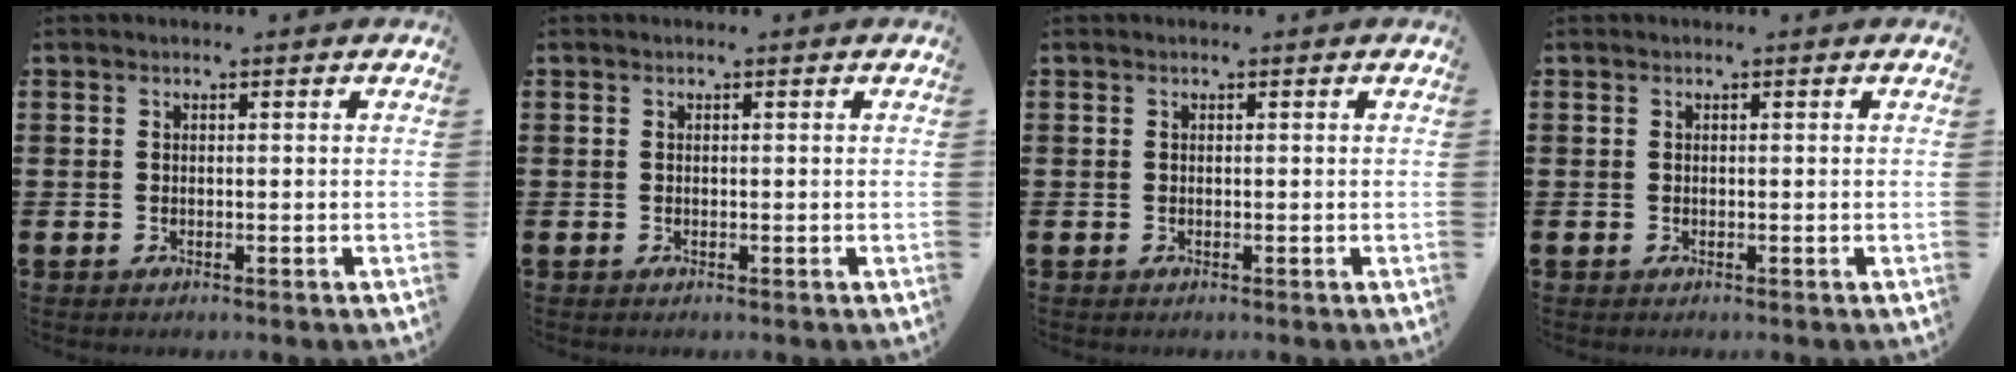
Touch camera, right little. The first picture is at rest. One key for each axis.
{"total": 0.0}
{"total": 0.0}
{"total": 0.0}